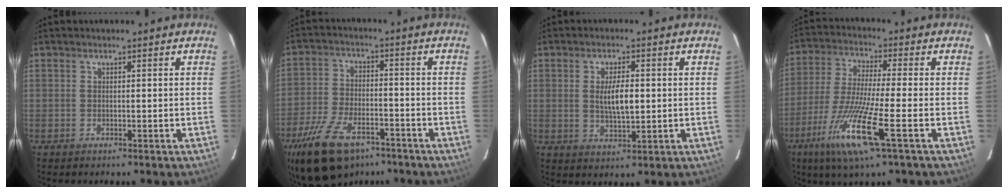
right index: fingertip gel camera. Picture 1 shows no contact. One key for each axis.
{"total": 16.2, "fx": -10.6, "fy": 8.1, "fz": 9.3, "tx": -0.212, "ty": -0.023, "tz": -0.185}
{"total": 5.9, "fx": 0.5, "fy": 2.1, "fz": 5.5, "tx": -0.098, "ty": -0.003, "tz": 0.014}
{"total": 14.3, "fx": -6.5, "fy": 0.5, "fz": 12.8, "tx": -0.273, "ty": -0.027, "tz": -0.126}